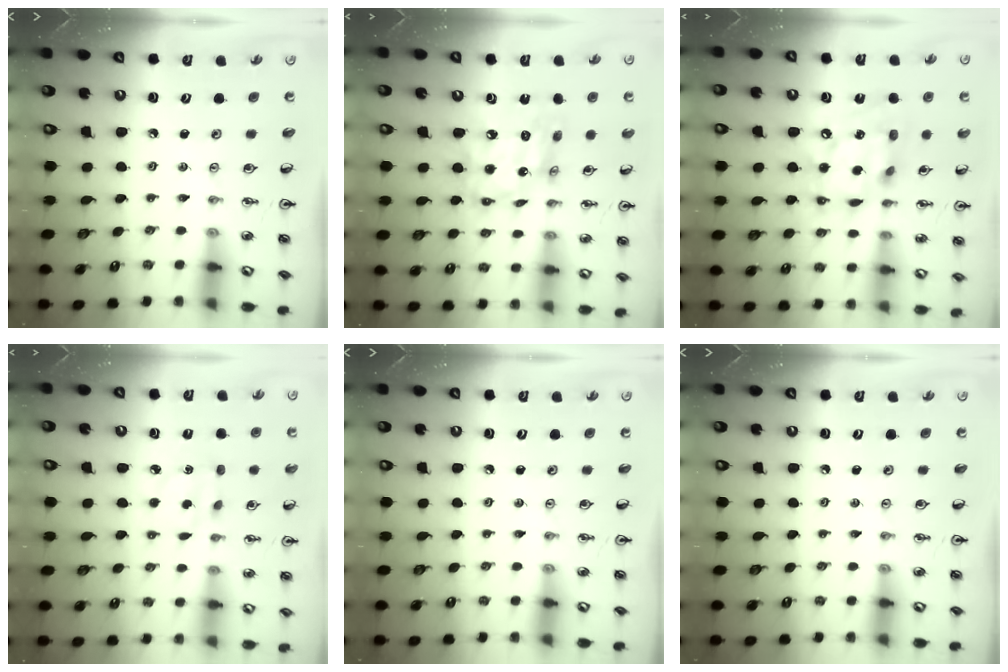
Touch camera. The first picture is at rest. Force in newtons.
{"total": 14.0, "press": 13.9, "slide": 1.6}
{"total": 14.7, "press": 14.6, "slide": 1.2}
{"total": 2.6, "press": 2.6, "slide": 0.1}
{"total": 0.0}
{"total": 0.0}